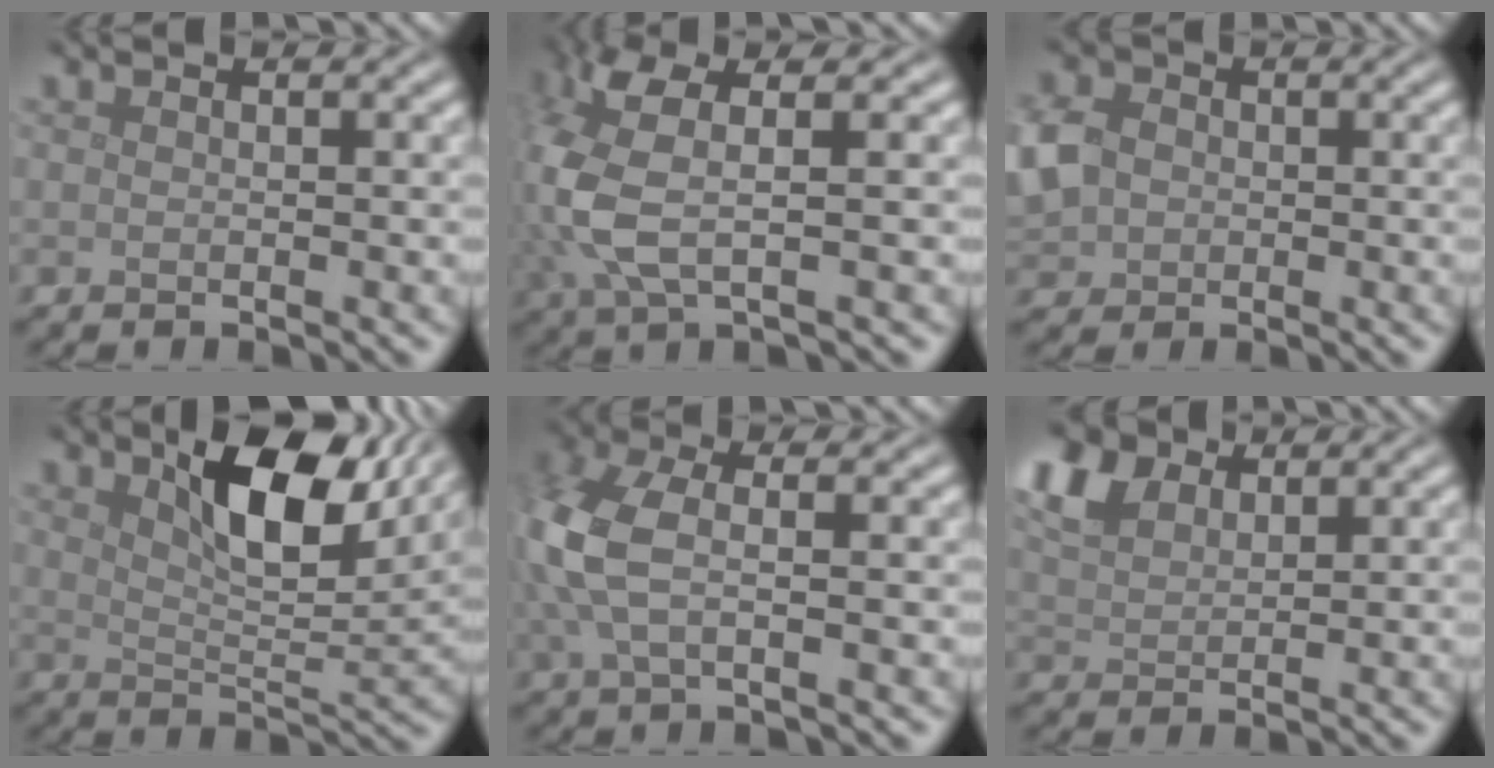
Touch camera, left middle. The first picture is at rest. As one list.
[{"total": 5.6, "force": [1.1, 2.0, 5.1], "torque": [-0.131, 0.004, 0.022]}, {"total": 5.6, "force": [-0.1, 4.8, 3.0], "torque": [-0.093, 0.004, -0.004]}, {"total": 8.7, "force": [4.3, 3.6, 6.6], "torque": [-0.104, 0.002, 0.071]}, {"total": 6.1, "force": [0.4, 3.0, 5.3], "torque": [-0.141, 0.005, 0.002]}, {"total": 6.2, "force": [4.0, 3.5, 3.3], "torque": [-0.098, 0.022, 0.070]}]